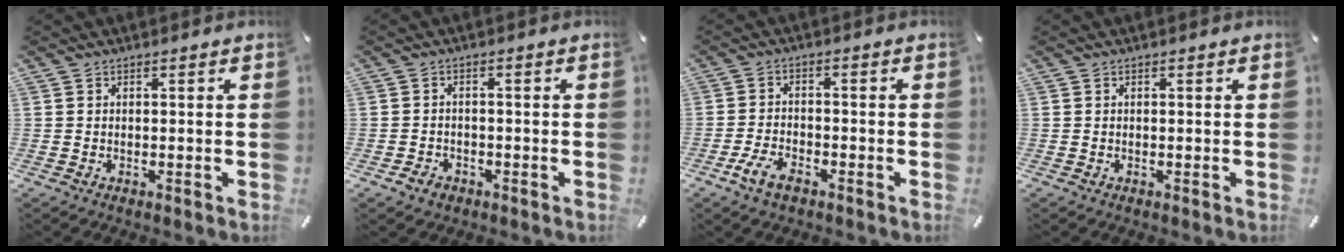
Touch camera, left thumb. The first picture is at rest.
{"total": 2.6, "force": [-1.5, 2.0, 0.8], "torque": [-0.013, 0.009, -0.031]}
{"total": 5.7, "force": [-3.3, 3.1, 3.5], "torque": [-0.081, 0.011, -0.064]}
{"total": 0.0}